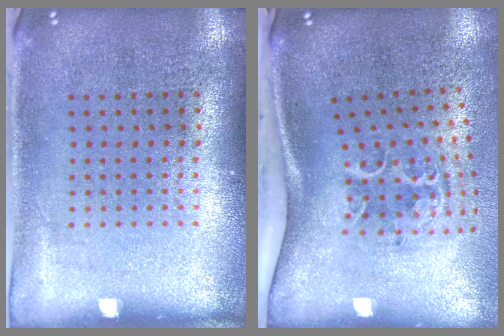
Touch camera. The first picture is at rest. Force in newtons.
{"total": 2.2, "press": 1.4, "slide": 1.7}